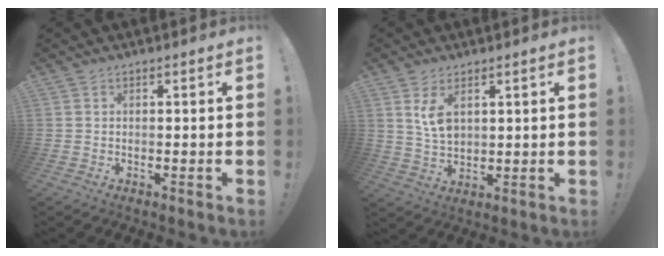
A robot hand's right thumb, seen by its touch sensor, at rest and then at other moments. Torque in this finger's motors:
{"motor_torque": [-0.25, 0.49, 0.36, 0.27, 0.02]}